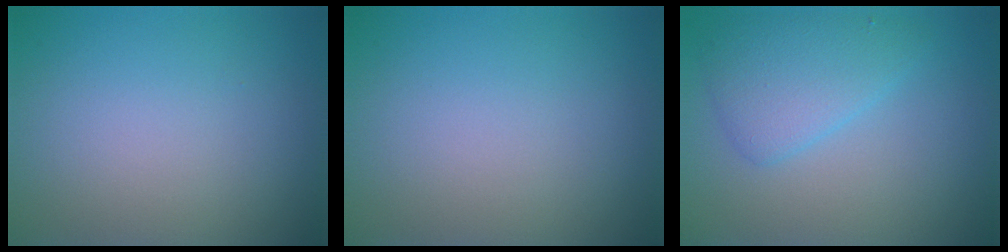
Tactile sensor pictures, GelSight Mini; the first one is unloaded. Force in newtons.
{"total": 0.0}
{"total": 3.4, "press": 3.4, "slide": 0.1}